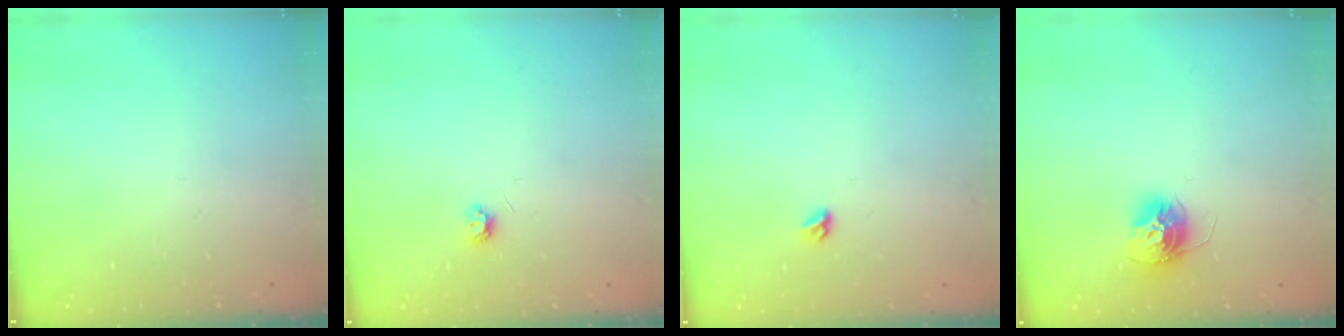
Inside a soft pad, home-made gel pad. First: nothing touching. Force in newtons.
{"total": 3.9, "press": 3.8, "slide": 0.6}
{"total": 3.4, "press": 3.3, "slide": 0.8}
{"total": 12.1, "press": 12.1, "slide": 1.1}